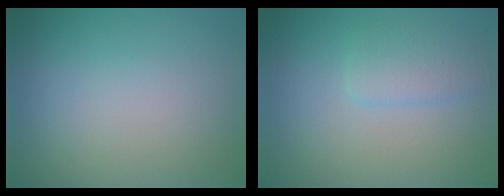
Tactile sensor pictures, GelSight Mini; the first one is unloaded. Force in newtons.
{"total": 1.9, "press": 1.9, "slide": 0.1}